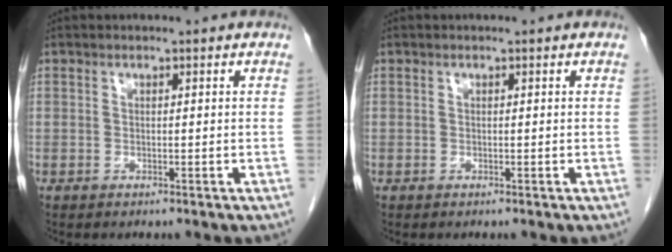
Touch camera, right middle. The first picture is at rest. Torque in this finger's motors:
{"motor_torque": [0.00, 0.00, 0.00, -0.01]}